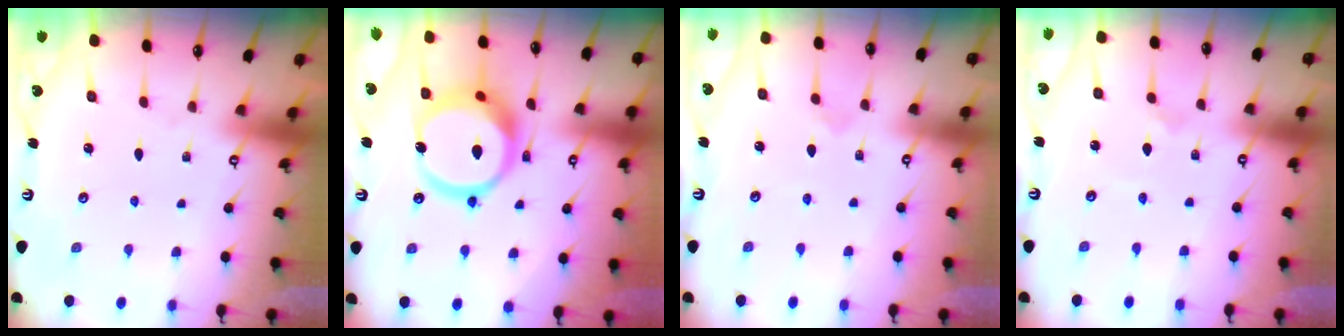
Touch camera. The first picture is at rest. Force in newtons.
{"total": 17.3, "press": 17.2, "slide": 2.0}
{"total": 2.7, "press": 2.7, "slide": 0.3}
{"total": 1.1, "press": 1.0, "slide": 0.4}